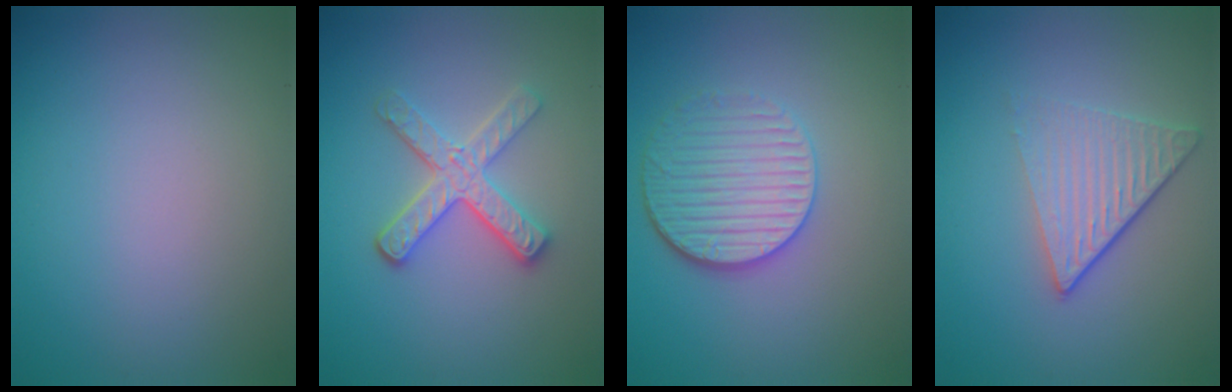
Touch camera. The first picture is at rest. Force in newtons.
{"total": 3.6, "press": 3.1, "slide": 1.8}
{"total": 4.3, "press": 3.6, "slide": 2.3}
{"total": 4.0, "press": 2.6, "slide": 3.1}